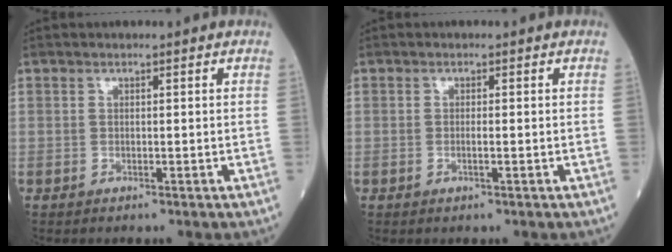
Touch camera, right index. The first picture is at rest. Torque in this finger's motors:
{"motor_torque": [-0.05, -0.12, -0.02, 0.00]}